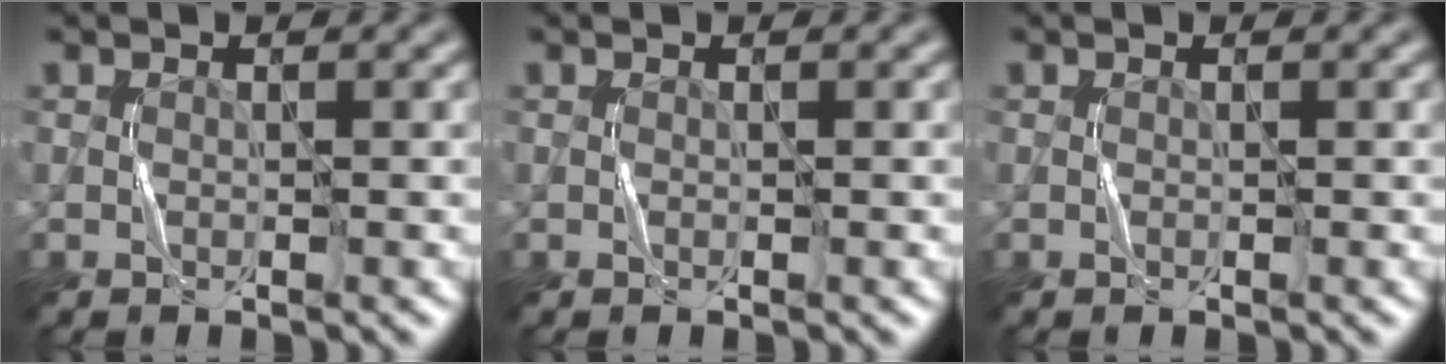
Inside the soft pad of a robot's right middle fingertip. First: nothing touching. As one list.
[{"total": 0.0}, {"total": 0.0}]